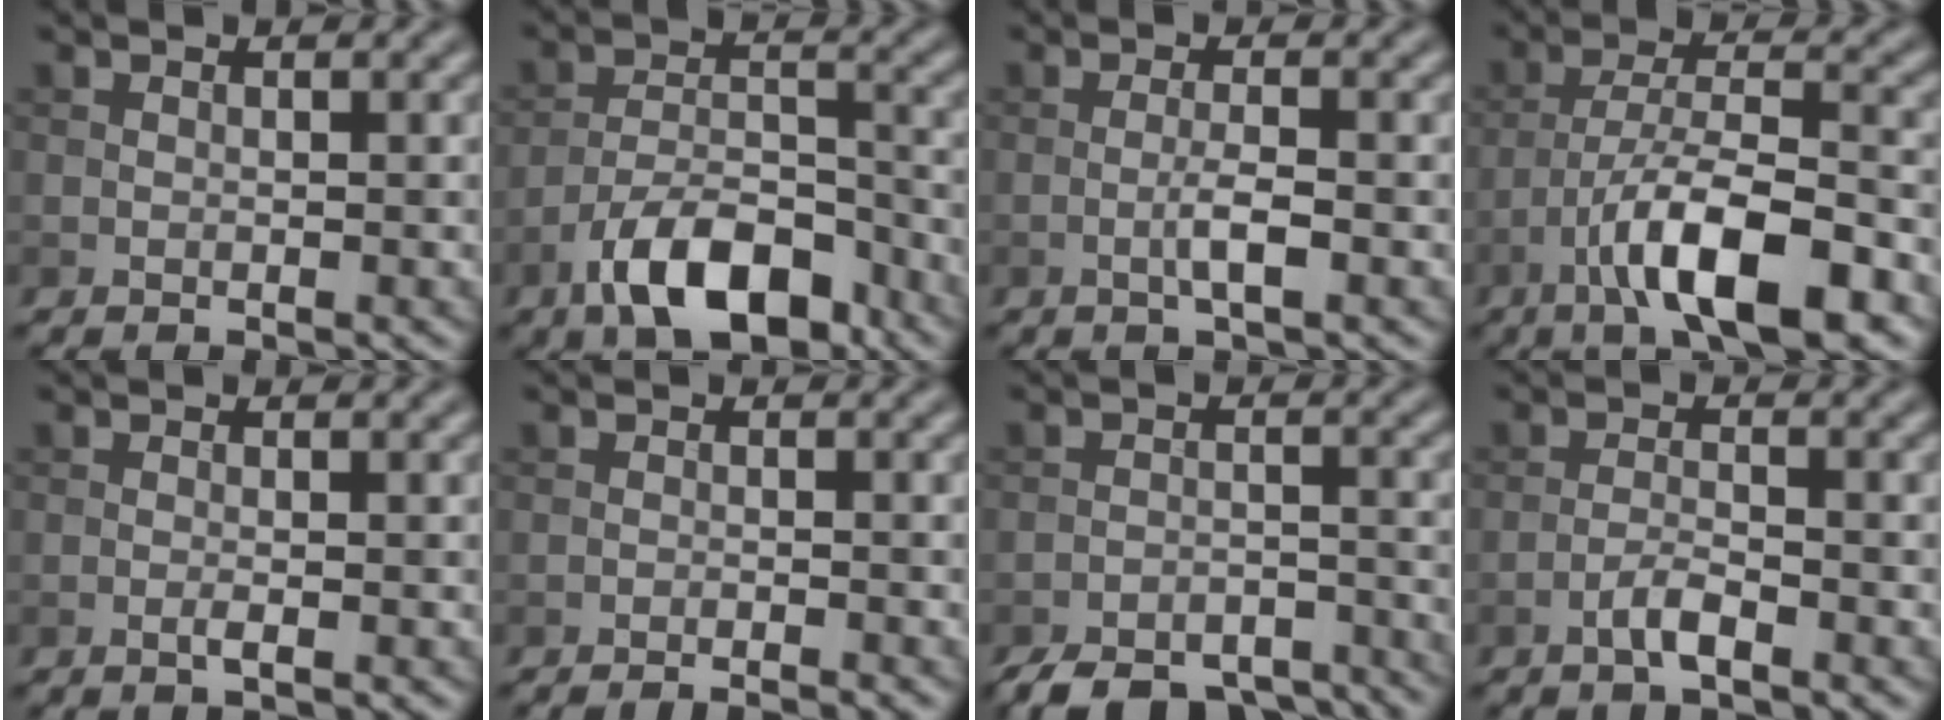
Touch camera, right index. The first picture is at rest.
{"total": 8.4, "force": [-5.3, 3.4, 5.5], "torque": [-0.089, 0.003, -0.098]}
{"total": 2.2, "force": [-0.7, 0.2, 2.0], "torque": [-0.038, 0.003, -0.016]}
{"total": 9.7, "force": [-5.1, 2.7, 7.7], "torque": [-0.131, 0.012, -0.090]}
{"total": 0.8, "force": [-0.3, 0.1, 0.8], "torque": [-0.015, -0.003, -0.007]}
{"total": 2.1, "force": [-1.7, 0.2, 1.2], "torque": [-0.015, 0.003, -0.030]}
{"total": 8.8, "force": [-7.8, 3.0, 2.7], "torque": [-0.035, -0.020, -0.111]}
{"total": 2.0, "force": [-1.3, 0.4, 1.5], "torque": [-0.030, 0.005, -0.029]}